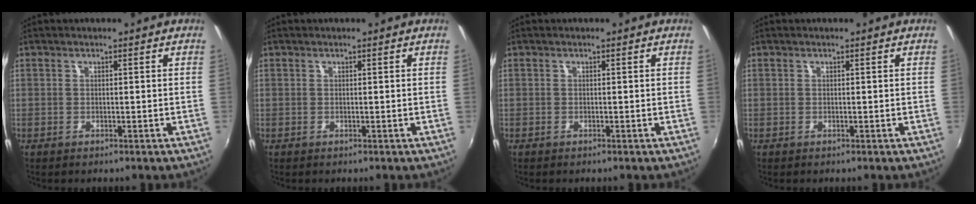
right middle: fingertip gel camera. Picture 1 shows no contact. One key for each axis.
{"total": 0.0}
{"total": 0.0}
{"total": 0.0}